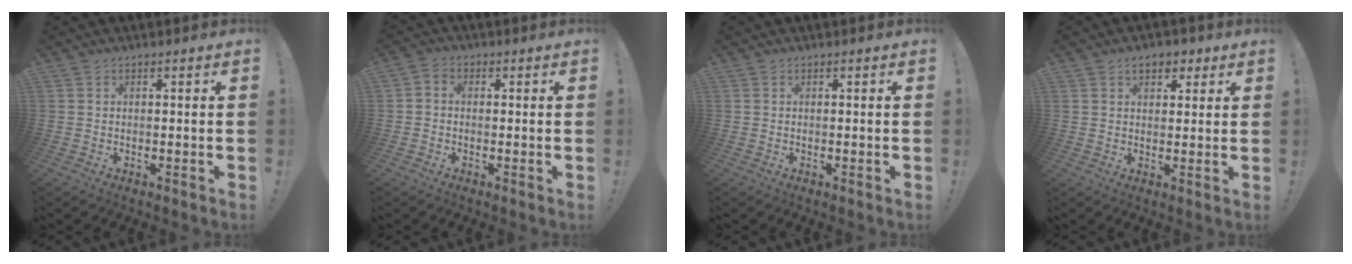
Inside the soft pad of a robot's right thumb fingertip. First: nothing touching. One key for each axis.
{"total": 2.1, "fx": -0.8, "fy": 1.5, "fz": 1.1, "tx": -0.021, "ty": 0.009, "tz": -0.014}
{"total": 0.0}
{"total": 5.5, "fx": 2.7, "fy": 3.5, "fz": 3.2, "tx": -0.032, "ty": -0.005, "tz": 0.045}